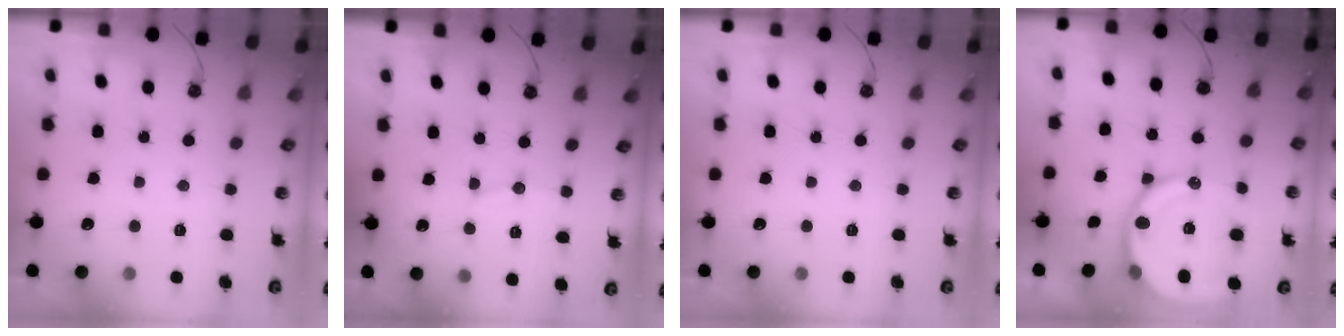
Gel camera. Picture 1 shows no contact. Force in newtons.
{"total": 6.1, "press": 6.1, "slide": 0.1}
{"total": 0.0}
{"total": 16.7, "press": 16.6, "slide": 2.3}